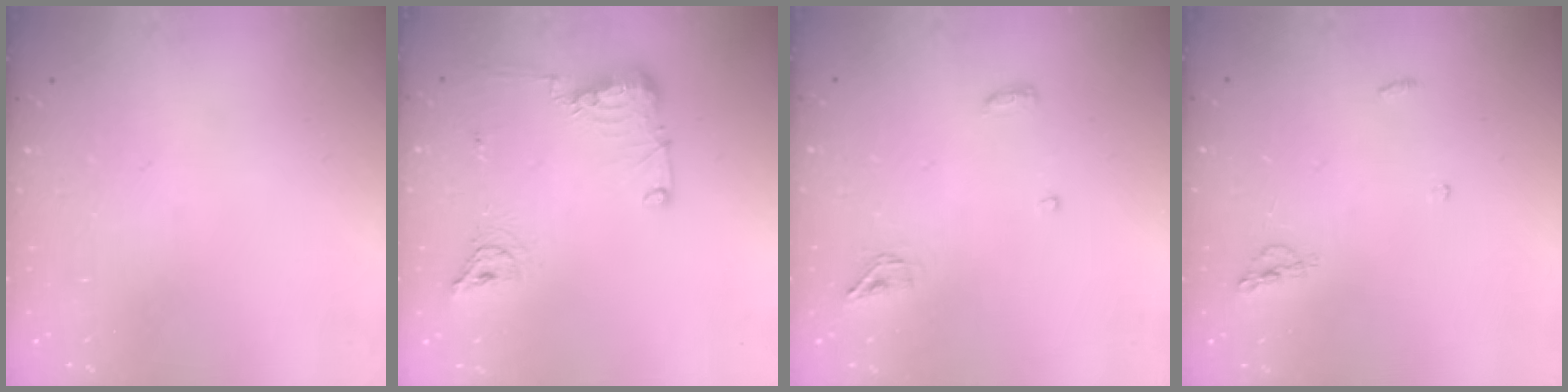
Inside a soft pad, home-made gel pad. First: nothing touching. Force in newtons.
{"total": 11.6, "press": 11.5, "slide": 1.6}
{"total": 6.3, "press": 5.0, "slide": 3.9}
{"total": 4.6, "press": 4.5, "slide": 1.0}